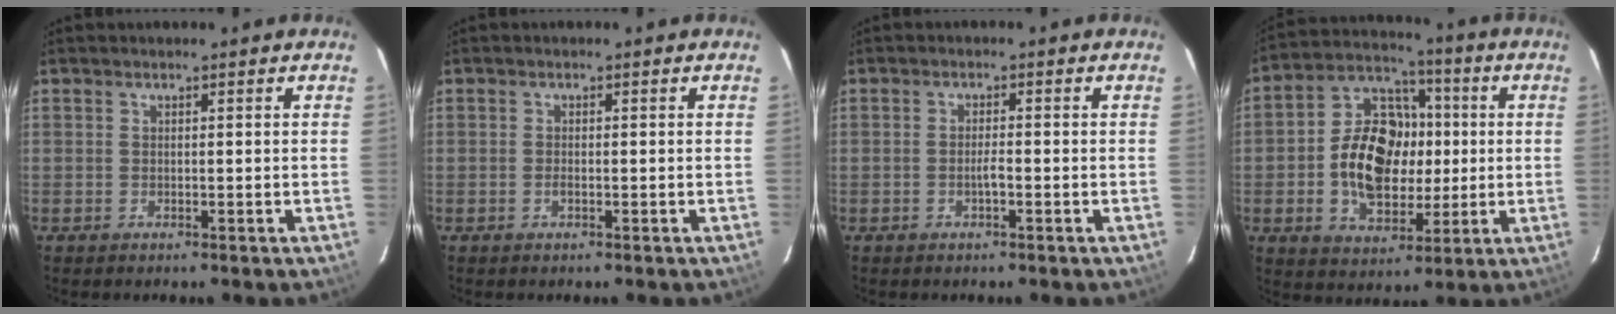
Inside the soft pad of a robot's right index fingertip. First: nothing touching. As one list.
[{"total": 1.0, "force": [-0.3, 0.4, 0.8], "torque": [-0.017, 0.001, -0.007]}, {"total": 1.8, "force": [-0.7, 0.3, 1.6], "torque": [-0.032, 0.003, -0.015]}, {"total": 16.0, "force": [-0.7, 11.2, 11.4], "torque": [-0.218, 0.034, -0.004]}]